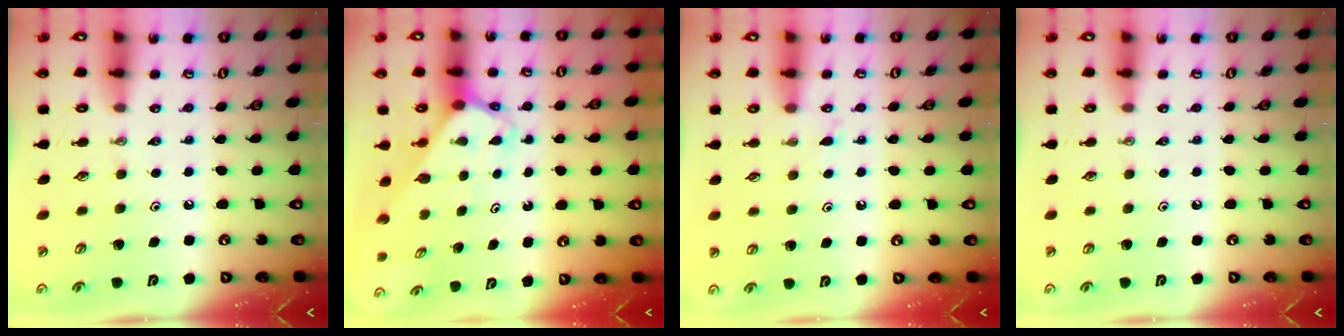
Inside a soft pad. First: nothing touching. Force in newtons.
{"total": 2.7, "press": 2.7, "slide": 0.2}
{"total": 4.2, "press": 4.1, "slide": 0.4}
{"total": 0.0}